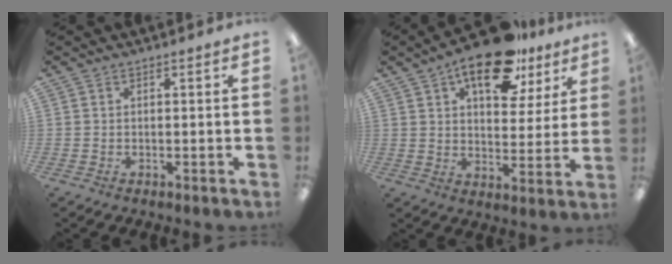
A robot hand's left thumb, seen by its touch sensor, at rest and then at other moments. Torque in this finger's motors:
{"motor_torque": [0.32, 0.40, 1.59, -1.18, 0.12]}